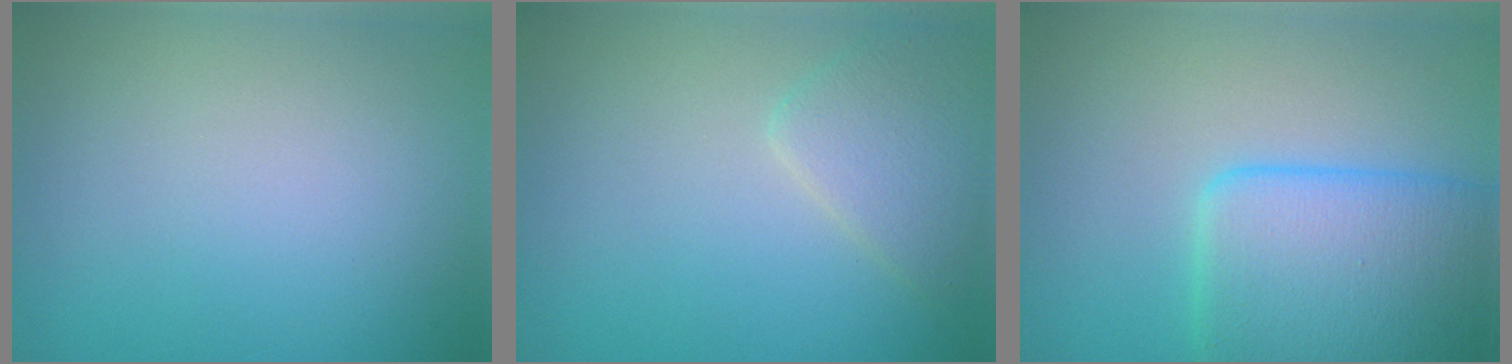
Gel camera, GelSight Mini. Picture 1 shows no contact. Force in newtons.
{"total": 2.8, "press": 2.8, "slide": 0.1}
{"total": 8.0, "press": 8.0, "slide": 0.3}